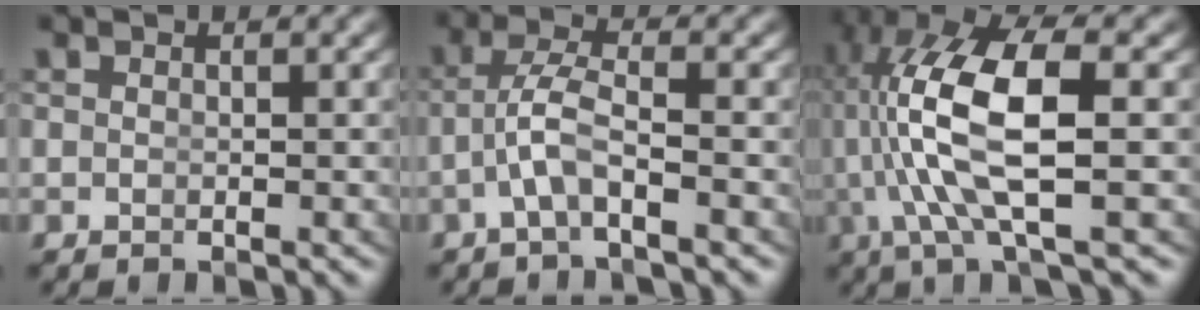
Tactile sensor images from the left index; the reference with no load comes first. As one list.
[{"total": 2.9, "force": [-1.5, 0.4, 2.5], "torque": [-0.059, -0.008, -0.023]}, {"total": 8.9, "force": [1.2, 3.0, 8.3], "torque": [-0.173, -0.010, 0.027]}]